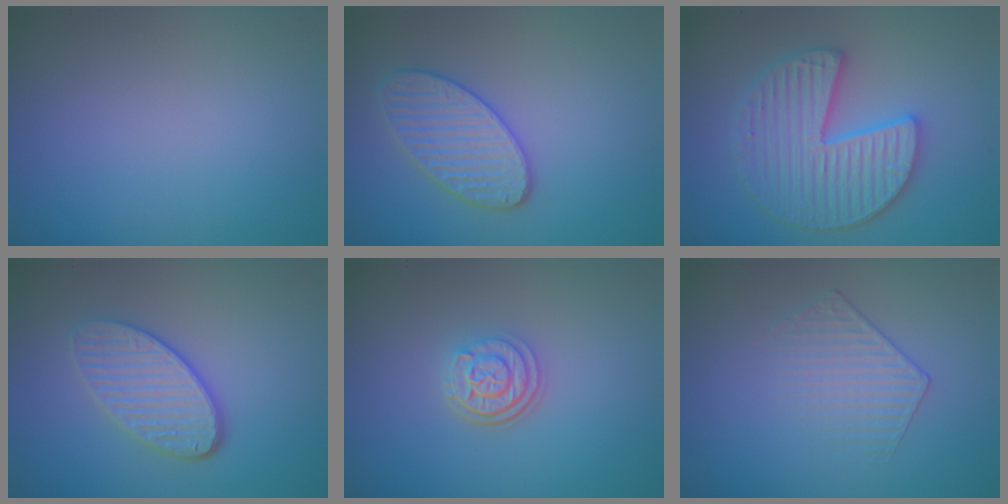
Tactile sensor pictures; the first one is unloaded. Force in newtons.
{"total": 3.5, "press": 3.5, "slide": 0.3}
{"total": 6.0, "press": 5.9, "slide": 0.9}
{"total": 4.1, "press": 3.3, "slide": 2.4}
{"total": 3.0, "press": 2.4, "slide": 1.7}
{"total": 1.7, "press": 1.2, "slide": 1.3}